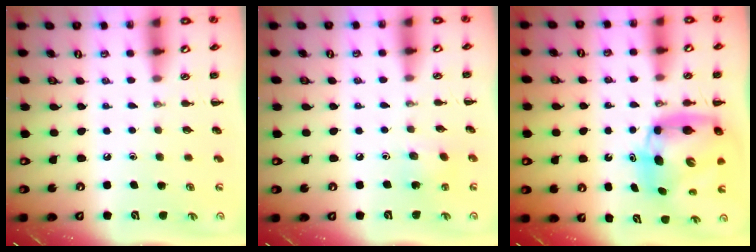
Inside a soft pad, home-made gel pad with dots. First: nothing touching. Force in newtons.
{"total": 3.4, "press": 3.3, "slide": 1.0}
{"total": 9.7, "press": 9.4, "slide": 2.6}